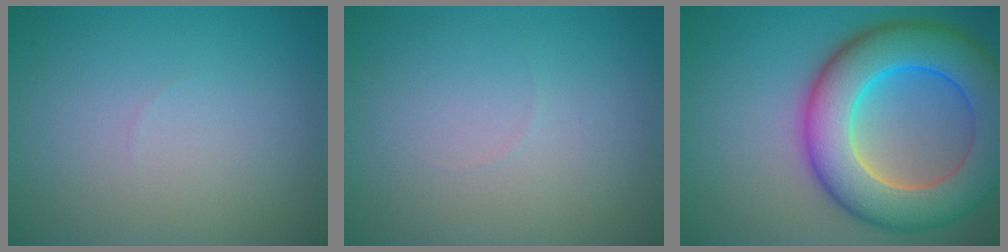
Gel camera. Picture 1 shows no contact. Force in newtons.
{"total": 0.0}
{"total": 11.6, "press": 11.6, "slide": 0.5}